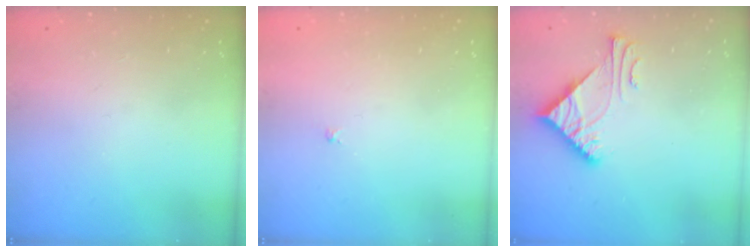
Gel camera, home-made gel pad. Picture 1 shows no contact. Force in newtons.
{"total": 1.0, "press": 0.9, "slide": 0.3}
{"total": 5.8, "press": 5.7, "slide": 0.6}